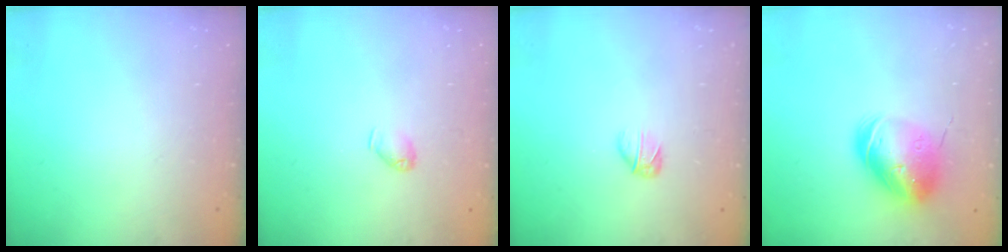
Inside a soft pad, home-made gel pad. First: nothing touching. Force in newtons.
{"total": 4.7, "press": 4.6, "slide": 1.0}
{"total": 2.7, "press": 2.7, "slide": 0.7}
{"total": 13.6, "press": 13.5, "slide": 2.0}